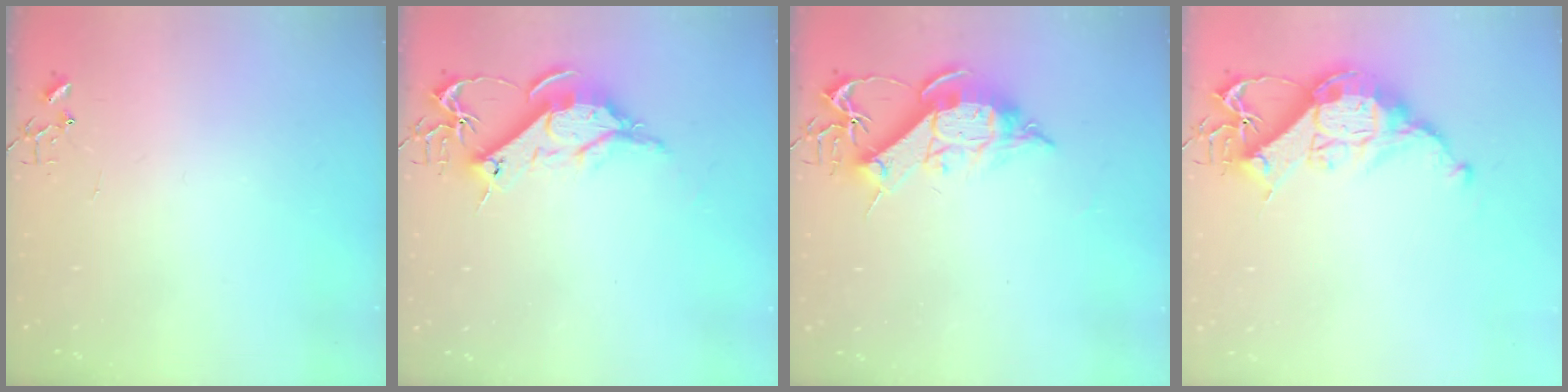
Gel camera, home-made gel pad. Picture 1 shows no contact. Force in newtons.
{"total": 12.1, "press": 12.1, "slide": 1.1}
{"total": 12.7, "press": 12.7, "slide": 1.2}
{"total": 13.3, "press": 13.3, "slide": 0.7}